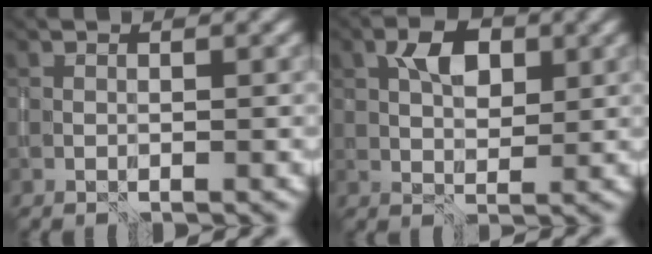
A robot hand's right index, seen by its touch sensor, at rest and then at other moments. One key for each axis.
{"total": 3.7, "fx": 1.3, "fy": 2.2, "fz": 2.7, "tx": -0.046, "ty": 0.004, "tz": 0.022}